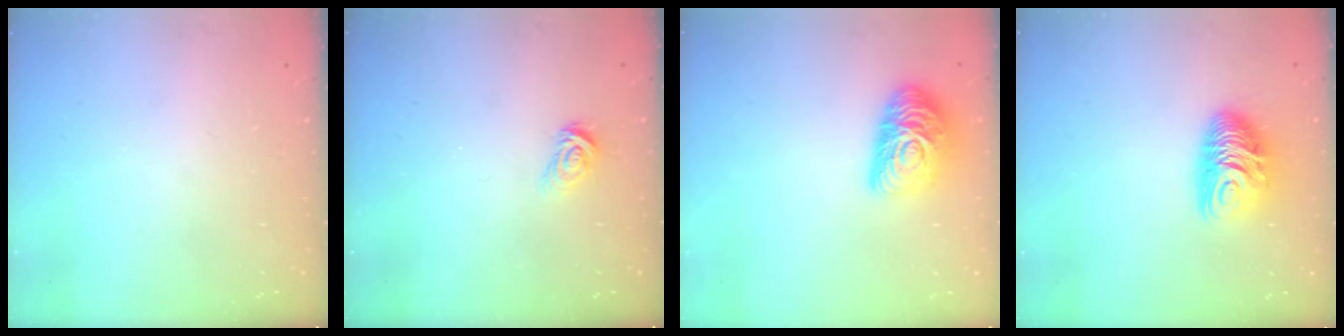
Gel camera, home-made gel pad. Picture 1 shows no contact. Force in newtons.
{"total": 4.1, "press": 4.1, "slide": 0.5}
{"total": 13.8, "press": 13.8, "slide": 0.4}
{"total": 10.3, "press": 10.3, "slide": 0.3}